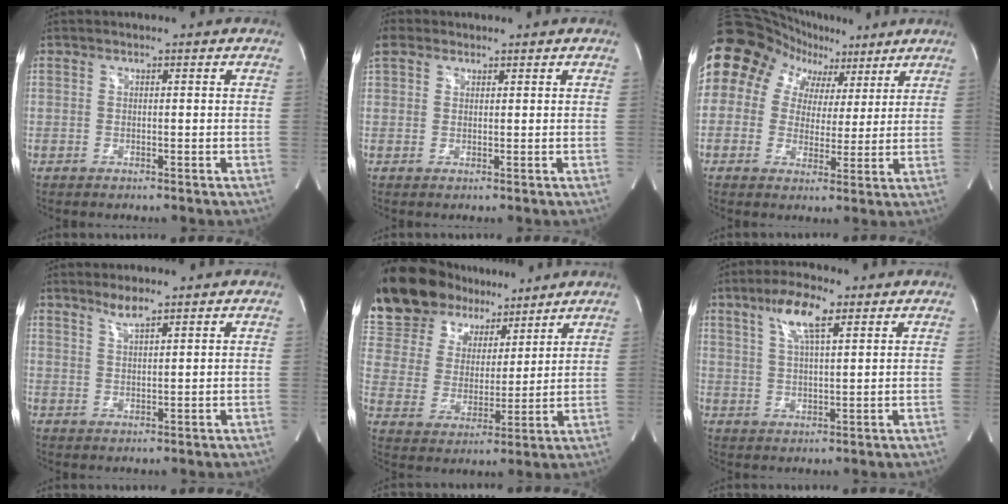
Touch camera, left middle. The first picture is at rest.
{"total": 3.1, "force": [2.2, 1.8, 1.1], "torque": [-0.043, 0.019, 0.051]}
{"total": 19.0, "force": [9.9, 14.8, 6.5], "torque": [-0.180, 0.090, 0.169]}
{"total": 2.6, "force": [2.1, 0.1, 1.4], "torque": [-0.034, -0.002, 0.043]}
{"total": 20.5, "force": [16.9, 8.6, 8.0], "torque": [-0.189, 0.036, 0.301]}
{"total": 7.3, "force": [3.9, 1.5, 6.0], "torque": [-0.120, 0.010, 0.072]}